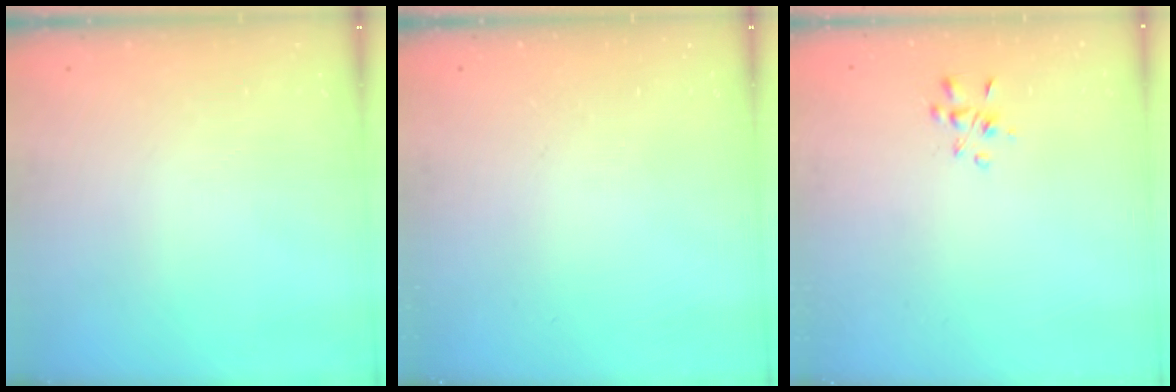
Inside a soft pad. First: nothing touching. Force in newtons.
{"total": 0.0}
{"total": 3.0, "press": 2.9, "slide": 0.8}